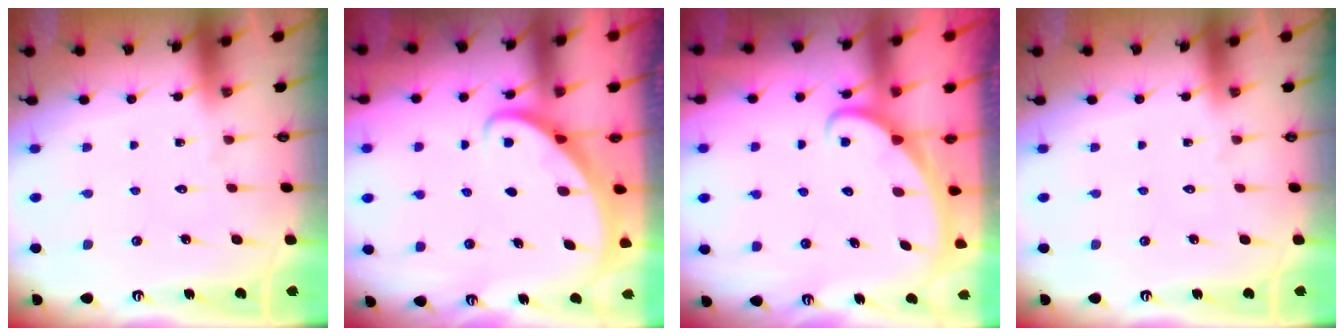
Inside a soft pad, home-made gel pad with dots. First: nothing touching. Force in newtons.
{"total": 2.6, "press": 2.6, "slide": 0.3}
{"total": 2.4, "press": 2.3, "slide": 0.3}
{"total": 0.0}